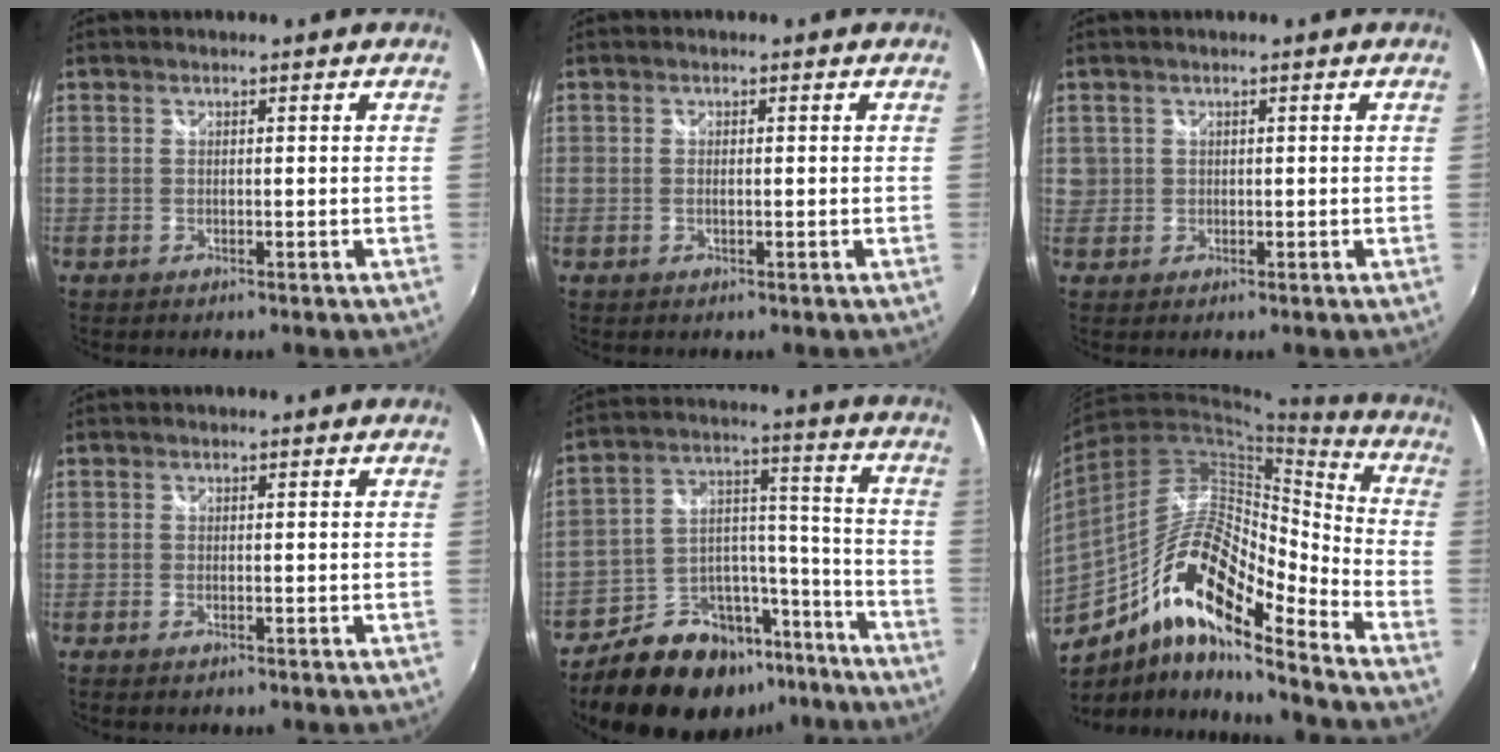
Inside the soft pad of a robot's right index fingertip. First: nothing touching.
{"total": 0.6, "force": [-0.1, 0.3, 0.5], "torque": [-0.012, -0.001, -0.003]}
{"total": 2.2, "force": [0.4, 2.2, 0.2], "torque": [0.002, 0.001, 0.005]}
{"total": 0.8, "force": [-0.6, 0.3, 0.4], "torque": [-0.009, -0.003, -0.011]}
{"total": 20.1, "force": [-14.1, 11.3, 8.9], "torque": [-0.162, 0.061, -0.197]}
{"total": 18.6, "force": [-10.8, 4.9, 14.4], "torque": [-0.255, -0.001, -0.212]}